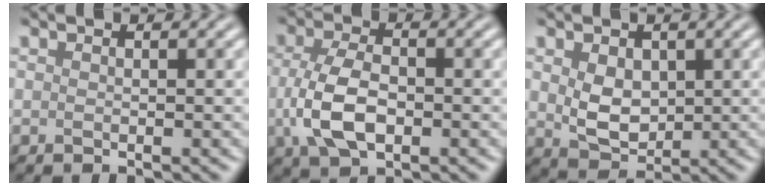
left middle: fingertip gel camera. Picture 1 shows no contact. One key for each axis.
{"total": 5.5, "fx": -0.9, "fy": 3.2, "fz": 4.4, "tx": -0.098, "ty": -0.007, "tz": -0.019}
{"total": 3.6, "fx": 0.6, "fy": 2.6, "fz": 2.5, "tx": -0.051, "ty": -0.005, "tz": 0.014}